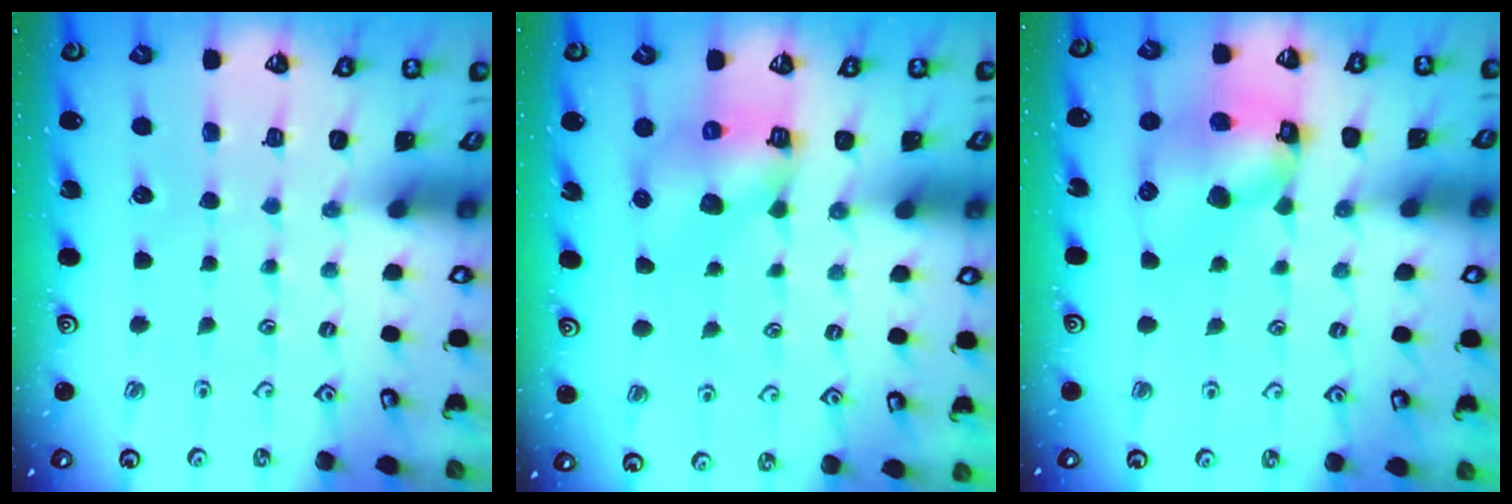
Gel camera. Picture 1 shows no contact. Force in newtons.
{"total": 6.8, "press": 6.7, "slide": 1.0}
{"total": 12.6, "press": 12.5, "slide": 1.7}